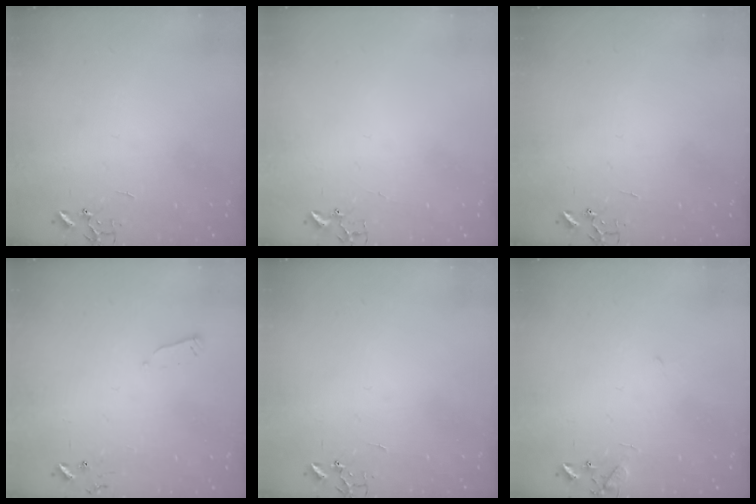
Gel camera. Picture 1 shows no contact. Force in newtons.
{"total": 1.8, "press": 1.8, "slide": 0.2}
{"total": 0.0}
{"total": 2.4, "press": 2.4, "slide": 0.4}
{"total": 0.0}
{"total": 8.6, "press": 8.5, "slide": 1.1}